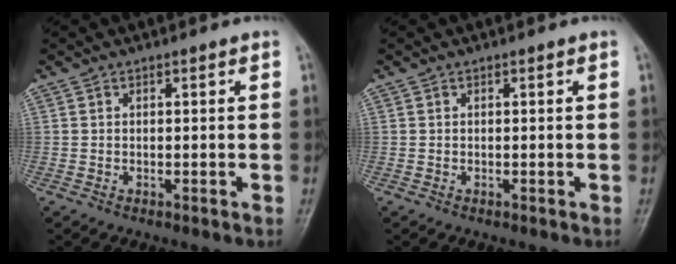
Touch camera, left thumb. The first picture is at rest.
{"total": 0.0}